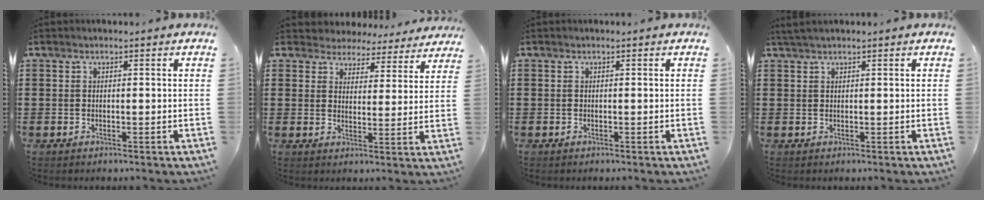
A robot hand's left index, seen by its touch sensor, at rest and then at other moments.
{"total": 4.3, "force": [4.2, 0.8, -0.3], "torque": [-0.020, -0.025, 0.073]}
{"total": 0.0}
{"total": 1.3, "force": [1.1, 0.0, 0.7], "torque": [-0.015, 0.001, 0.021]}